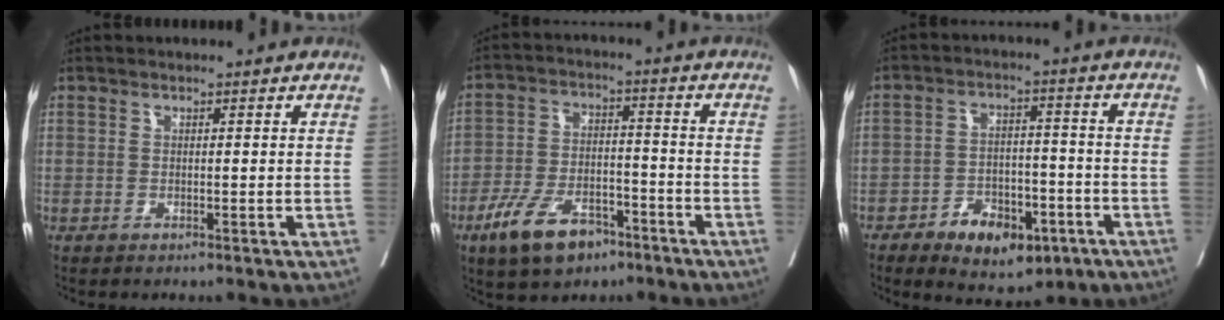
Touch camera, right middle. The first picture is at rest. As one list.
[{"total": 9.9, "force": [-6.2, 4.7, 6.2], "torque": [-0.127, 0.001, -0.108]}, {"total": 10.0, "force": [-5.4, 5.2, 6.5], "torque": [-0.101, 0.008, -0.077]}]